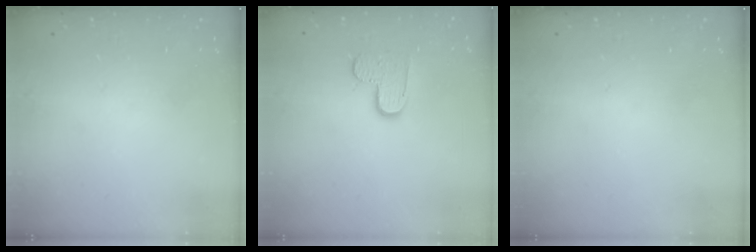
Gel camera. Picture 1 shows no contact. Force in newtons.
{"total": 8.5, "press": 8.4, "slide": 0.6}
{"total": 0.0}